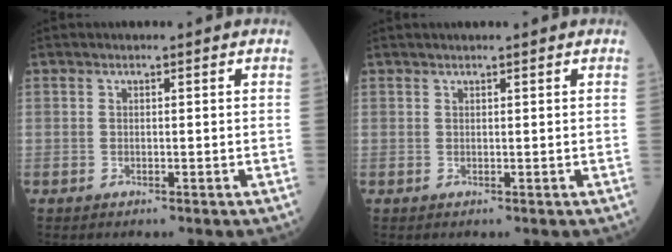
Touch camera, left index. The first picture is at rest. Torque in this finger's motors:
{"motor_torque": [0.42, -0.75, -0.01, -0.01]}